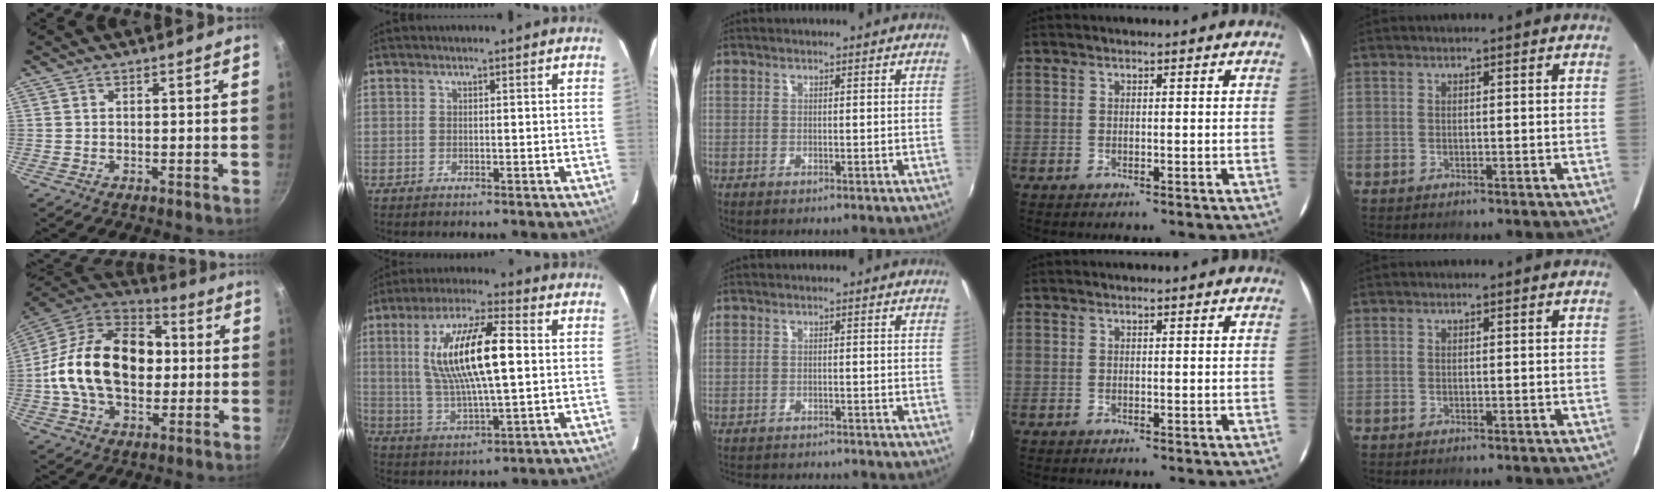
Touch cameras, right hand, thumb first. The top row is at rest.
{"thumb": {"total": 23.8, "force": [0.0, 16.1, 17.4], "torque": [-0.274, 0.037, -0.012]}, "index": {"total": 16.4, "force": [2.5, 4.1, 15.6], "torque": [-0.295, 0.009, 0.052]}, "middle": {"total": 8.6, "force": [-8.0, 1.8, 2.8], "torque": [-0.069, -0.013, -0.115]}}